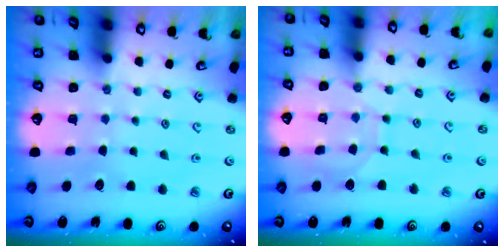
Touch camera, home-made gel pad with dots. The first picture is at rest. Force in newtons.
{"total": 5.6, "press": 5.6, "slide": 0.6}